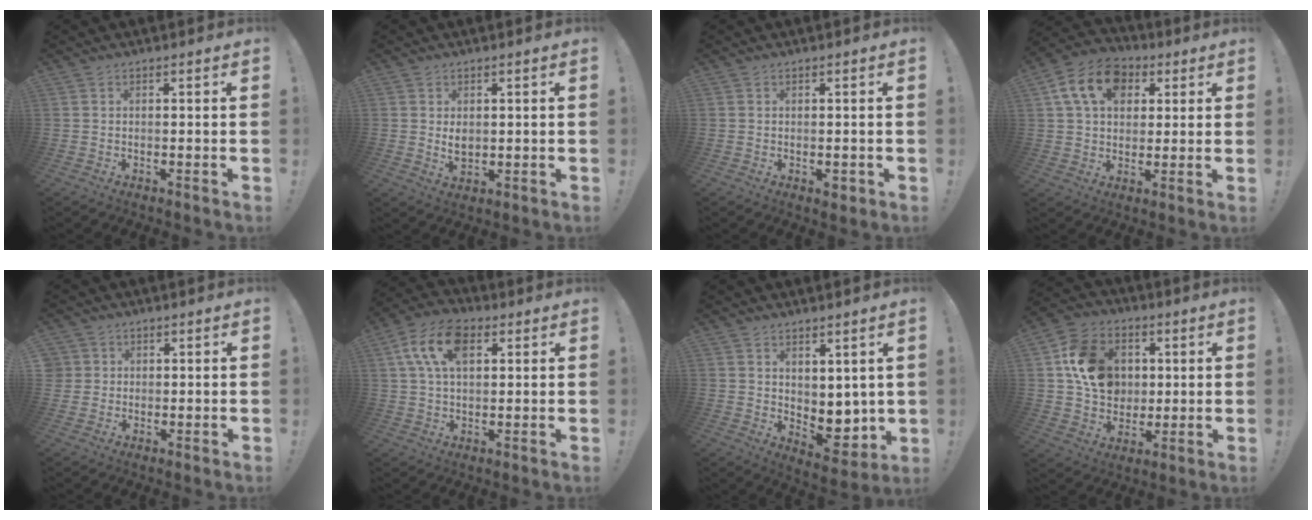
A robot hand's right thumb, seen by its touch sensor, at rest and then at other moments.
{"total": 3.6, "force": [0.6, 2.5, 2.6], "torque": [-0.026, -0.005, 0.009]}
{"total": 1.8, "force": [-0.4, 1.1, 1.3], "torque": [-0.016, 0.003, -0.006]}
{"total": 15.0, "force": [5.4, 11.0, 8.6], "torque": [-0.137, -0.005, 0.105]}
{"total": 3.1, "force": [1.0, 2.9, 0.3], "torque": [-0.011, 0.004, 0.019]}
{"total": 13.5, "force": [5.0, 8.1, 9.6], "torque": [-0.180, 0.002, 0.093]}
{"total": 6.4, "force": [1.4, 5.4, 3.1], "torque": [-0.020, -0.021, 0.038]}
{"total": 16.3, "force": [3.1, 13.5, 8.6], "torque": [-0.122, 0.002, 0.070]}